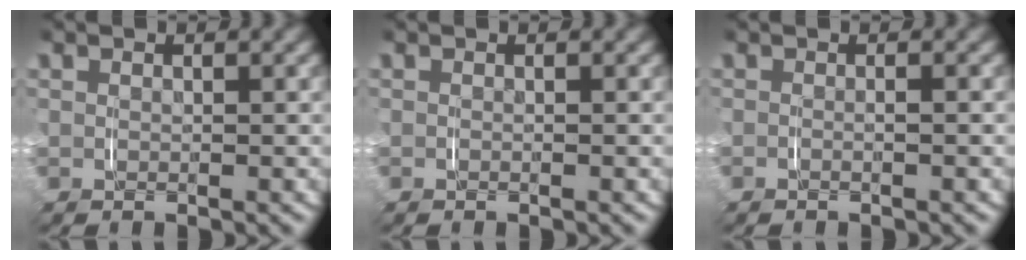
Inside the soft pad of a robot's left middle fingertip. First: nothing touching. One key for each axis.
{"total": 0.0}
{"total": 0.8, "fx": -0.5, "fy": -0.6, "fz": -0.1, "tx": 0.002, "ty": 0.002, "tz": -0.014}